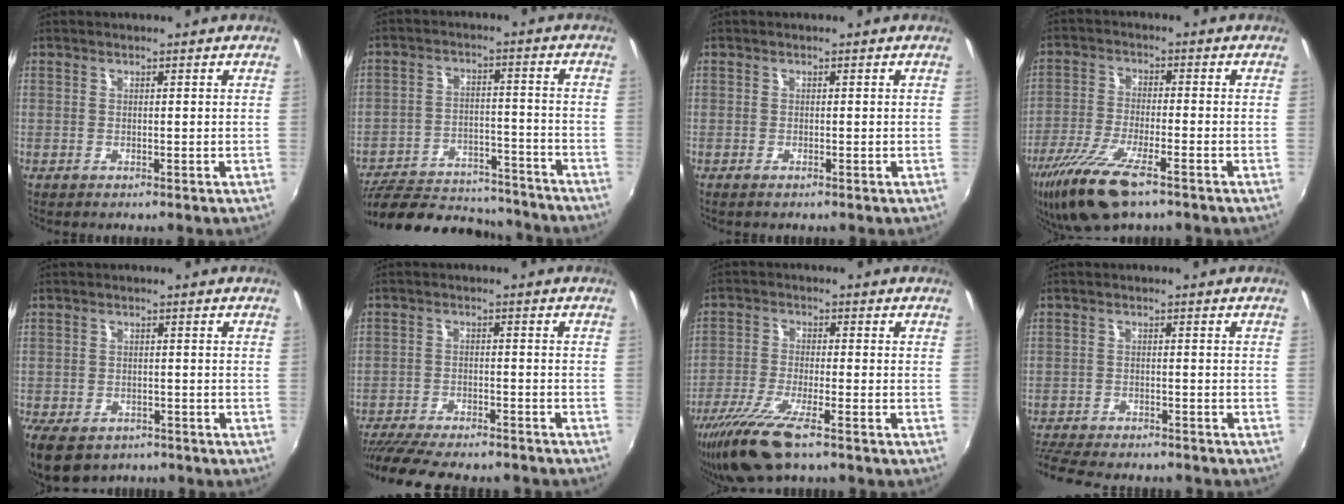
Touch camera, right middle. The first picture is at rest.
{"total": 20.3, "force": [-17.7, 7.5, 6.6], "torque": [-0.139, 0.022, -0.238]}
{"total": 0.7, "force": [-0.6, 0.1, 0.4], "torque": [-0.007, -0.004, -0.011]}
{"total": 12.6, "force": [-8.4, 3.1, 8.8], "torque": [-0.195, -0.038, -0.162]}
{"total": 9.0, "force": [-6.1, 5.0, 4.4], "torque": [-0.107, -0.028, -0.098]}
{"total": 18.3, "force": [-15.8, 4.2, 8.3], "torque": [-0.169, -0.032, -0.233]}
{"total": 11.2, "force": [-8.0, 1.8, 7.6], "torque": [-0.170, -0.038, -0.151]}
{"total": 13.0, "force": [-11.5, 3.1, 5.3], "torque": [-0.129, -0.023, -0.179]}